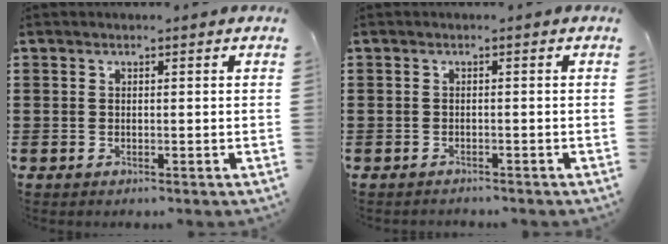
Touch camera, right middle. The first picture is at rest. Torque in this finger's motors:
{"motor_torque": [-0.58, 0.30, -0.15, -0.06]}